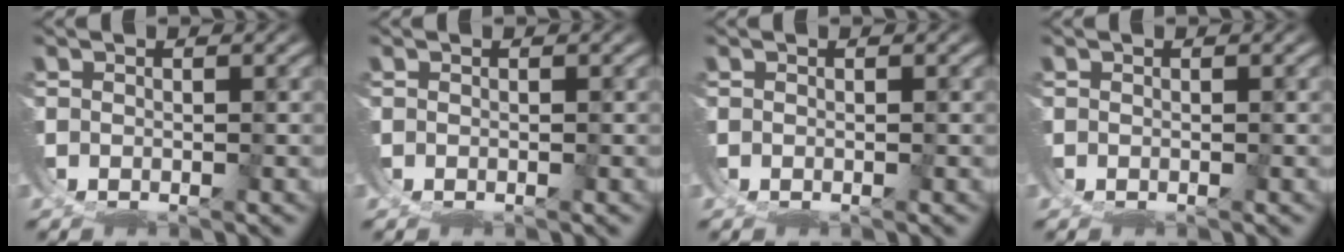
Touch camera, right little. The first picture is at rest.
{"total": 0.0}
{"total": 0.0}
{"total": 0.0}